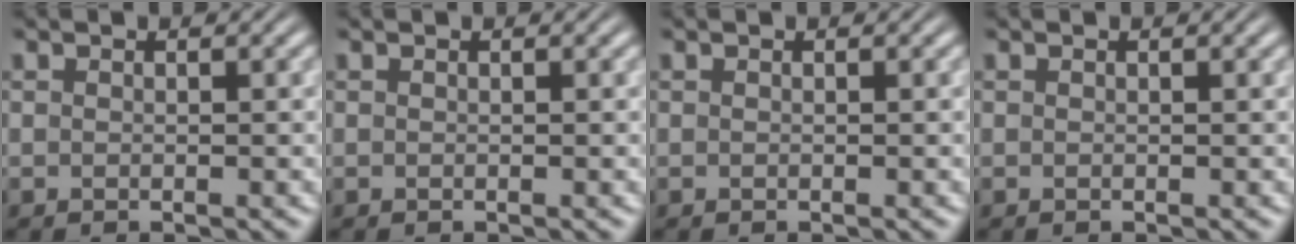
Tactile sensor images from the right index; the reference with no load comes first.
{"total": 0.0}
{"total": 0.0}
{"total": 0.0}